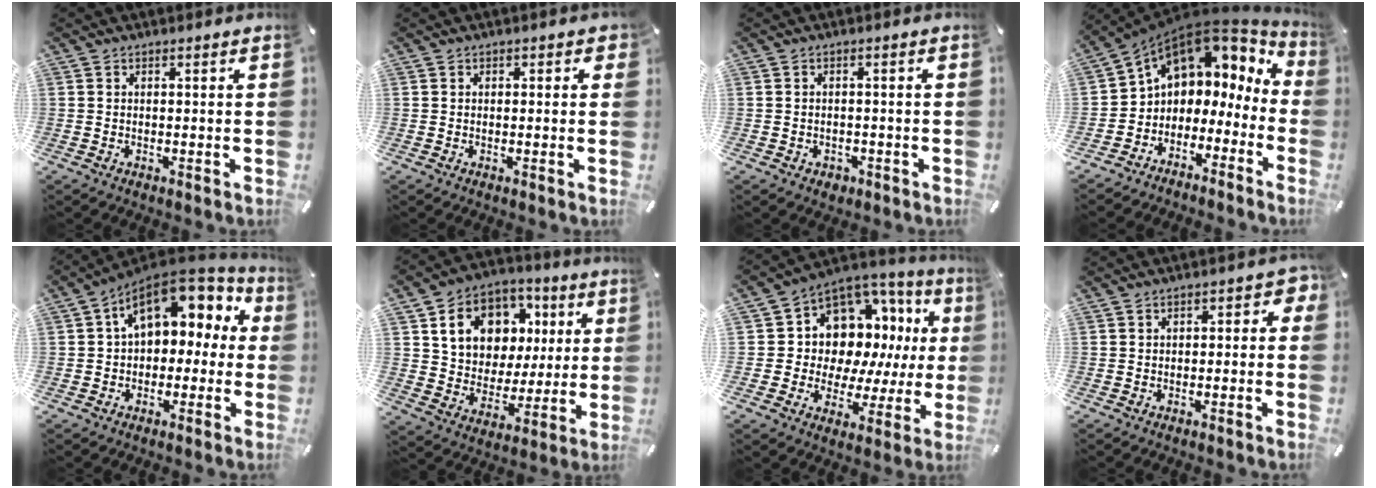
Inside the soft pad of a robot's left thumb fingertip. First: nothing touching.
{"total": 0.8, "force": [0.1, 0.8, 0.3], "torque": [0.001, 0.004, -0.002]}
{"total": 1.8, "force": [-0.8, 1.6, 0.4], "torque": [-0.008, 0.004, -0.018]}
{"total": 6.7, "force": [3.5, 5.4, 2.0], "torque": [-0.057, -0.040, 0.065]}
{"total": 11.6, "force": [5.4, 7.7, 6.8], "torque": [-0.111, -0.028, 0.100]}
{"total": 14.8, "force": [4.9, 12.4, 6.3], "torque": [-0.105, -0.009, 0.100]}
{"total": 11.4, "force": [4.4, 9.5, 4.5], "torque": [-0.071, -0.069, 0.090]}
{"total": 3.0, "force": [-1.4, 1.9, 1.8], "torque": [-0.027, 0.014, -0.031]}